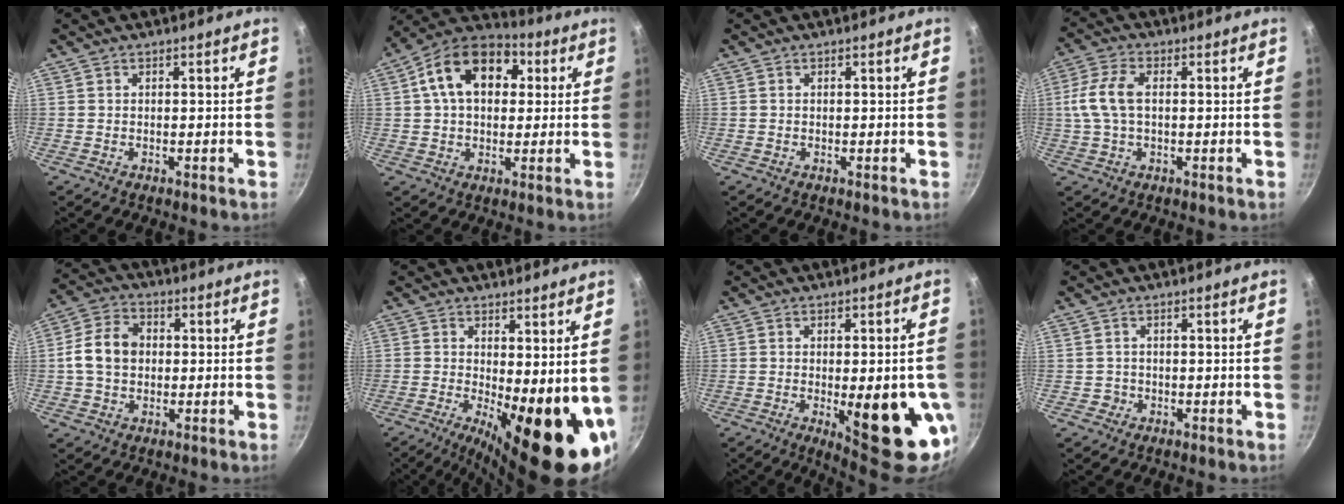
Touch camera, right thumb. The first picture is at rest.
{"total": 16.2, "force": [4.0, 11.0, 11.1], "torque": [-0.154, 0.023, 0.046]}
{"total": 0.0}
{"total": 8.1, "force": [0.6, 4.6, 6.6], "torque": [-0.141, 0.016, 0.004]}
{"total": 9.2, "force": [0.3, 7.1, 5.9], "torque": [-0.092, 0.018, -0.008]}
{"total": 16.4, "force": [-1.6, 5.7, 15.3], "torque": [-0.187, -0.027, -0.016]}
{"total": 16.6, "force": [-4.1, 5.5, 15.1], "torque": [-0.171, 0.000, -0.042]}
{"total": 1.4, "force": [-0.5, 1.3, 0.1], "torque": [0.005, 0.007, -0.005]}